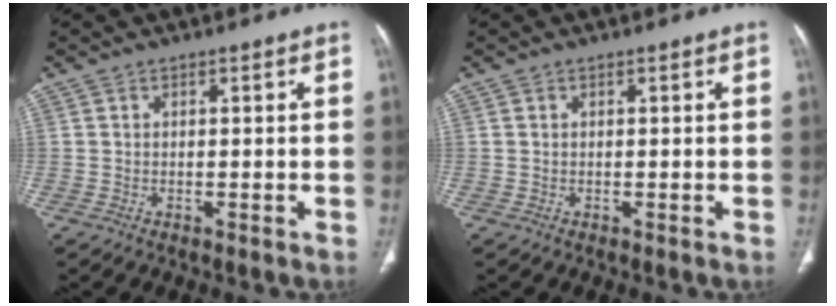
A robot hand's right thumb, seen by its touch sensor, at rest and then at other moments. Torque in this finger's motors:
{"motor_torque": [-0.42, 0.06, -0.37, 0.17, -0.03]}